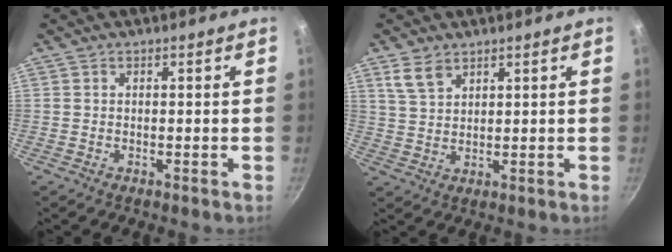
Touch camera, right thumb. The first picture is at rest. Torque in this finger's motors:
{"motor_torque": [1.15, 2.00, 0.34, 0.01, 0.20]}